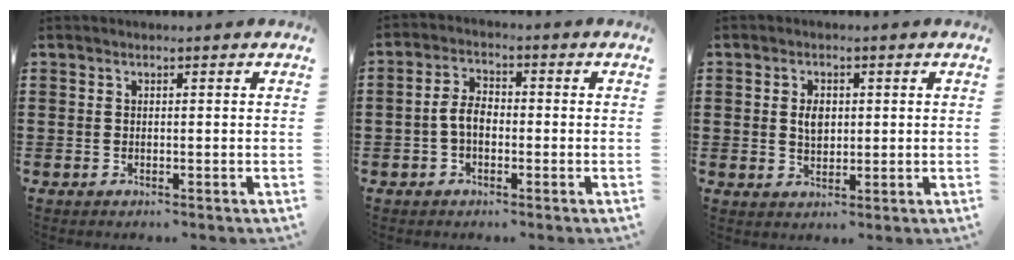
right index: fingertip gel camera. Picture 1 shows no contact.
{"total": 4.3, "force": [-1.0, 2.5, 3.4], "torque": [-0.084, 0.000, -0.025]}
{"total": 3.1, "force": [0.3, 2.0, 2.3], "torque": [-0.042, 0.005, 0.003]}